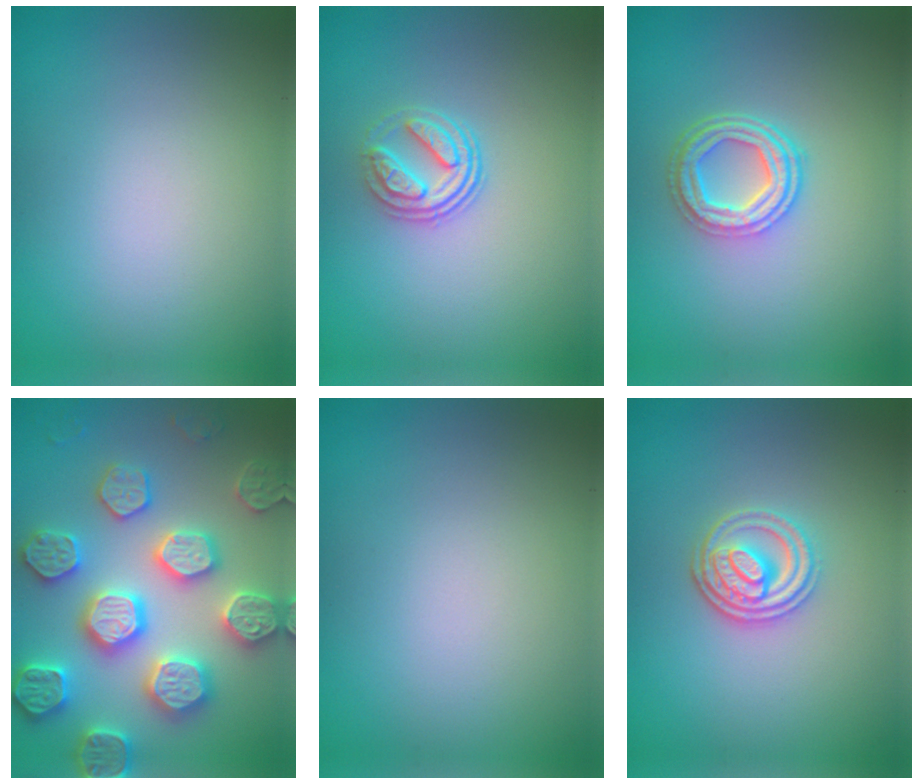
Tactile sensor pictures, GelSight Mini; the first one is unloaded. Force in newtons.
{"total": 3.1, "press": 2.6, "slide": 1.7}
{"total": 4.3, "press": 3.3, "slide": 2.7}
{"total": 7.9, "press": 7.7, "slide": 1.7}
{"total": 0.0}
{"total": 3.6, "press": 3.0, "slide": 1.9}